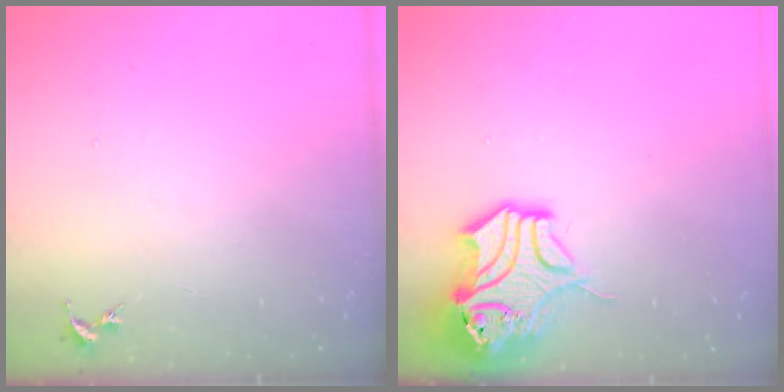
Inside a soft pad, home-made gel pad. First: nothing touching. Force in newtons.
{"total": 14.2, "press": 14.1, "slide": 1.9}